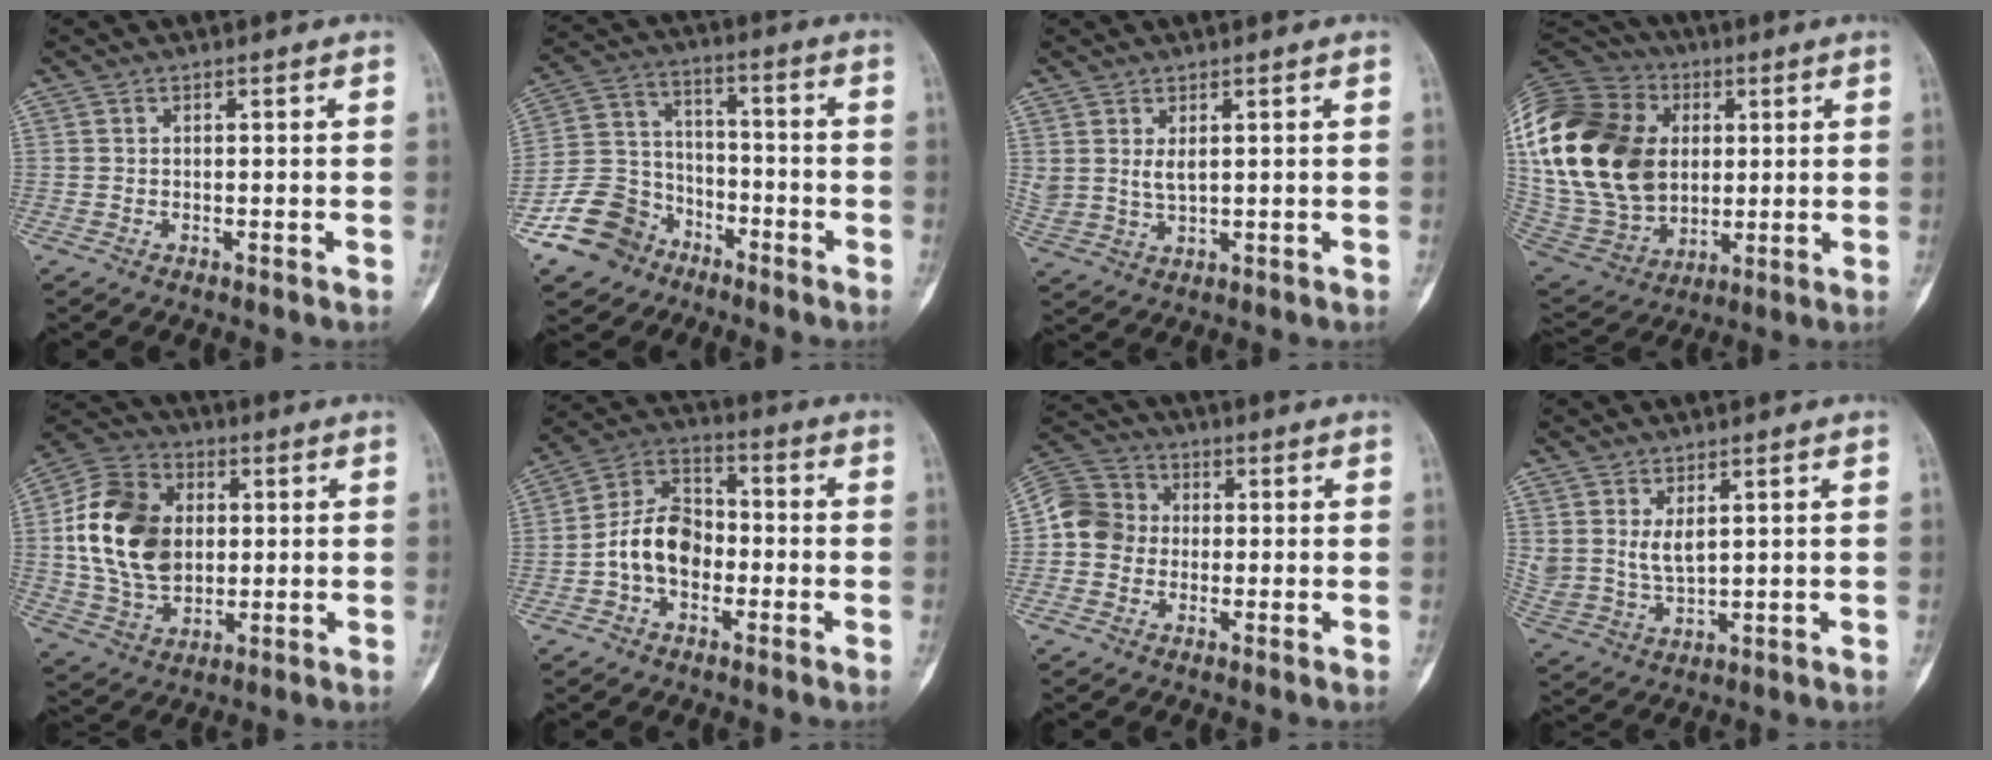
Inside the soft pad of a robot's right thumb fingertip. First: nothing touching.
{"total": 13.0, "force": [-7.7, 9.8, 3.5], "torque": [-0.044, 0.071, -0.143]}
{"total": 3.8, "force": [1.5, 1.9, 2.9], "torque": [-0.061, -0.009, 0.040]}
{"total": 32.3, "force": [5.0, 23.6, 21.6], "torque": [-0.458, 0.024, 0.106]}
{"total": 17.4, "force": [1.7, 12.7, 11.8], "torque": [-0.197, 0.006, 0.032]}
{"total": 10.6, "force": [-2.3, 7.5, 7.2], "torque": [-0.114, 0.039, -0.054]}
{"total": 8.2, "force": [-0.5, 7.5, 3.4], "torque": [-0.048, 0.028, -0.024]}
{"total": 5.5, "force": [2.4, 2.7, 4.1], "torque": [-0.081, -0.019, 0.061]}